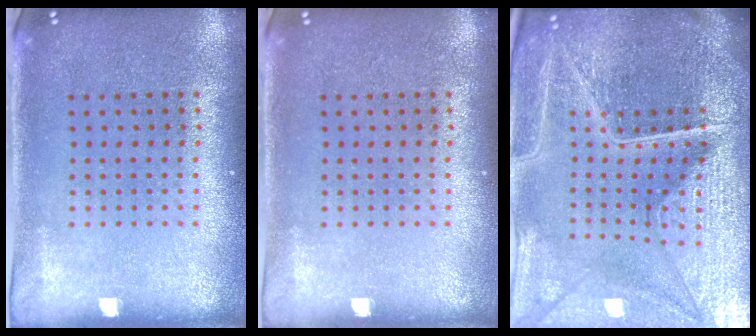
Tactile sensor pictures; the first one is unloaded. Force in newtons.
{"total": 0.0}
{"total": 6.5, "press": 5.8, "slide": 3.1}